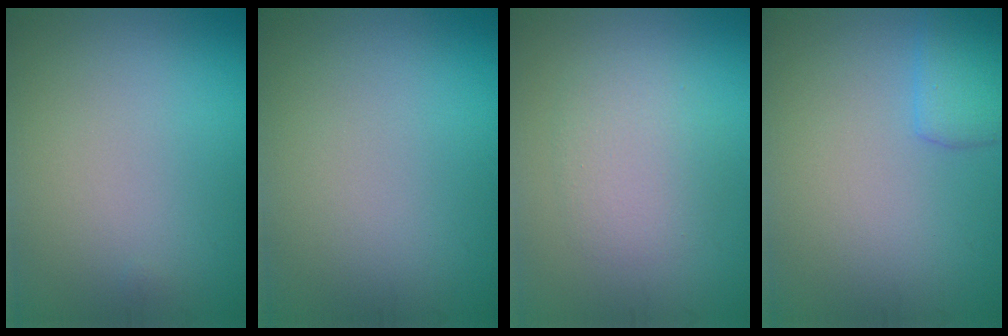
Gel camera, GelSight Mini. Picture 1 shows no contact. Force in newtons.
{"total": 0.0}
{"total": 2.8, "press": 2.8, "slide": 0.2}
{"total": 2.5, "press": 2.5, "slide": 0.2}